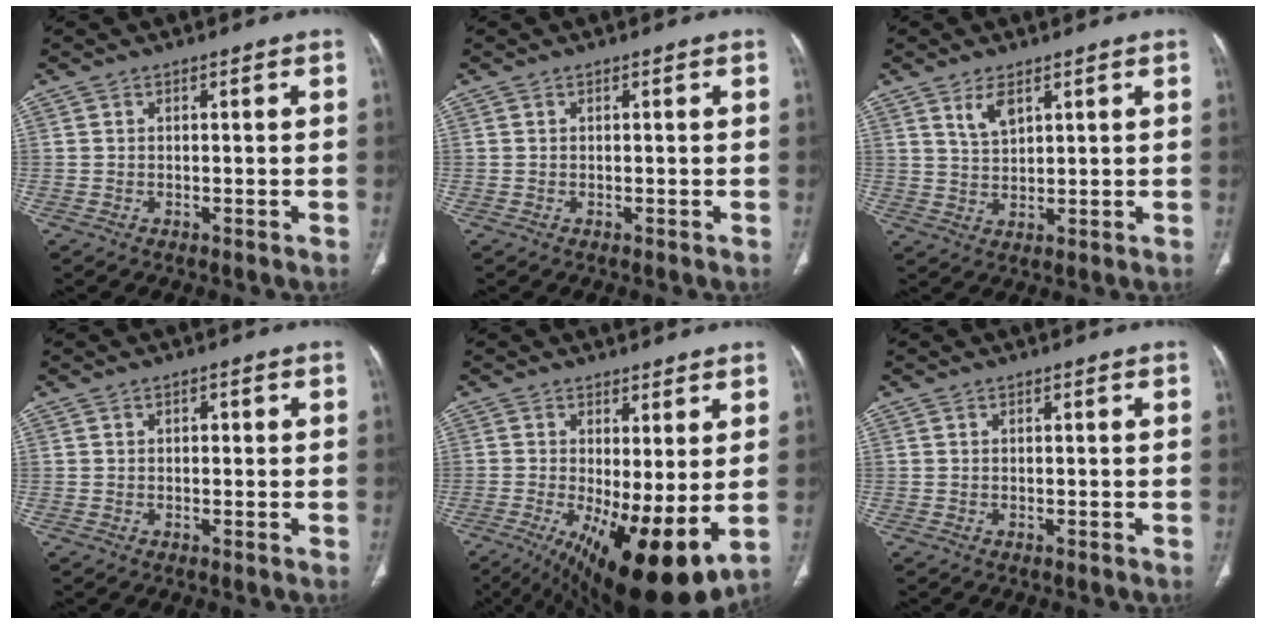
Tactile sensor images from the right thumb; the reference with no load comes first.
{"total": 0.0}
{"total": 4.4, "force": [2.6, 2.0, 2.9], "torque": [-0.050, -0.016, 0.055]}
{"total": 1.3, "force": [0.4, 0.8, 0.9], "torque": [-0.013, 0.003, 0.006]}
{"total": 15.0, "force": [-2.5, 4.9, 14.0], "torque": [-0.228, -0.026, -0.019]}
{"total": 0.0}